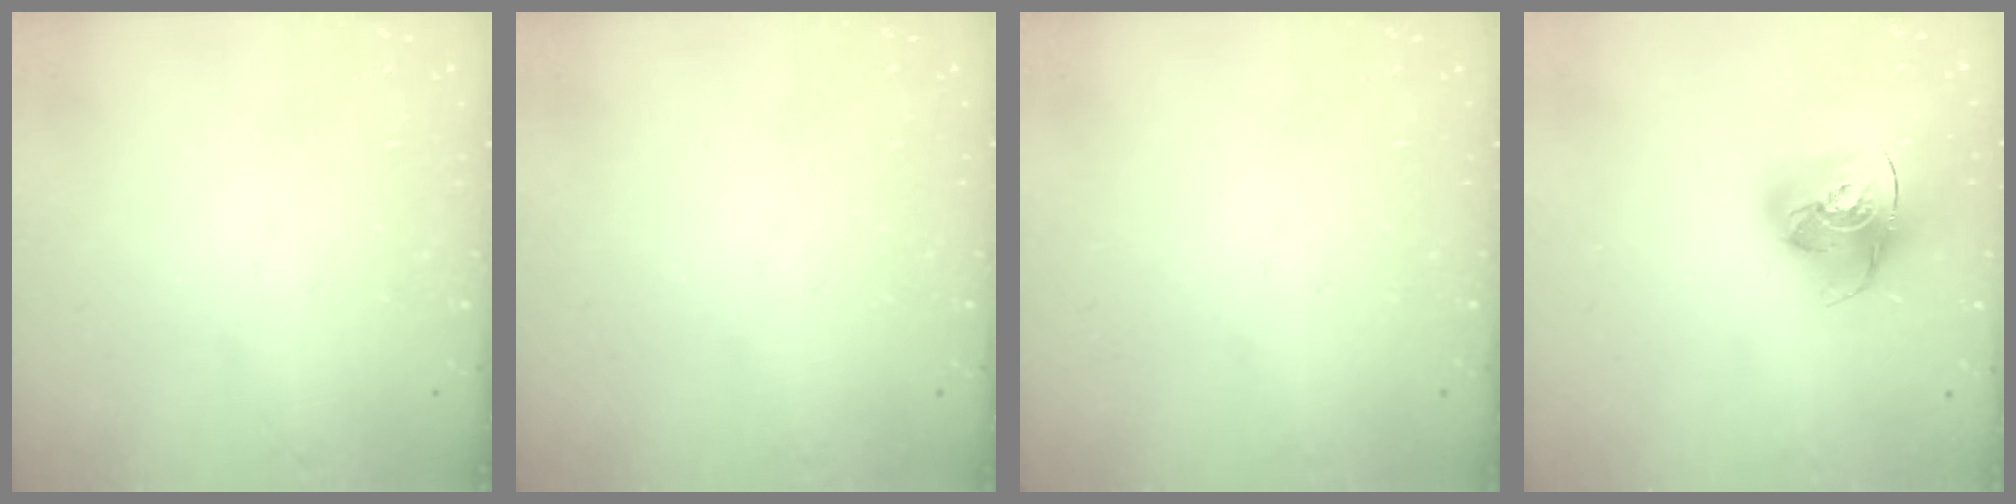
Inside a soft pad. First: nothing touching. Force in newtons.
{"total": 0.0}
{"total": 0.0}
{"total": 15.7, "press": 15.6, "slide": 1.9}